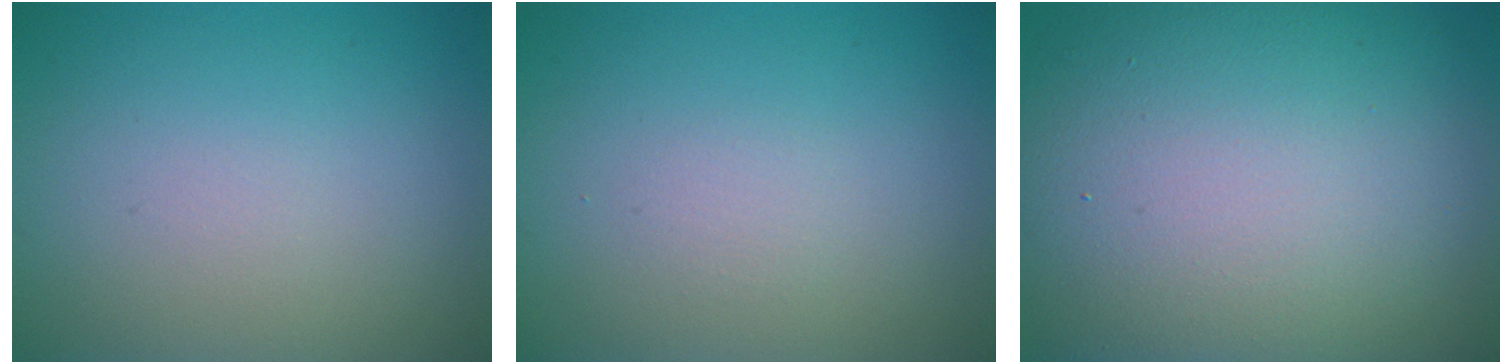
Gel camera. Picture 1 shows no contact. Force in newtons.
{"total": 0.7, "press": 0.7, "slide": 0.1}
{"total": 17.6, "press": 17.5, "slide": 1.0}